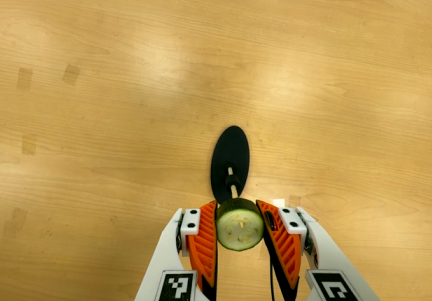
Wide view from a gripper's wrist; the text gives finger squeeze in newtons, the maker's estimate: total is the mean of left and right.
{"total": 11.4, "left": 11.3, "right": 11.5}